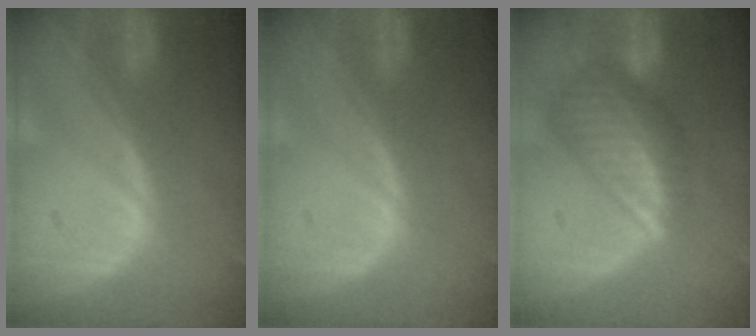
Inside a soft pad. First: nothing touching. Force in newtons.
{"total": 0.0}
{"total": 8.3, "press": 7.5, "slide": 3.6}